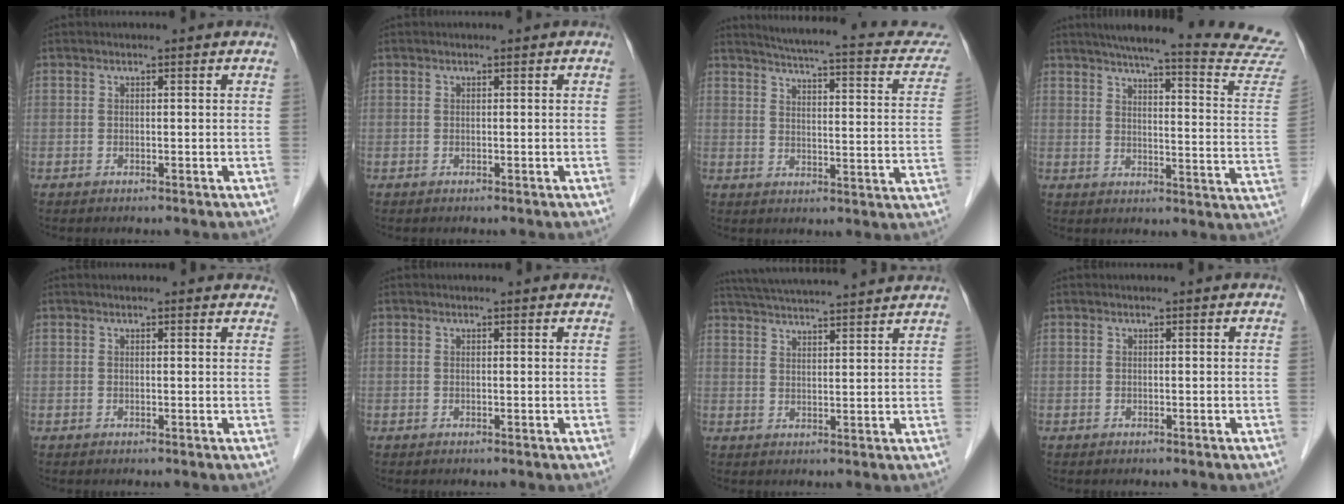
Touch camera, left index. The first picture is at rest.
{"total": 0.0}
{"total": 19.8, "force": [17.3, 3.7, 8.8], "torque": [-0.109, -0.017, 0.196]}
{"total": 26.2, "force": [24.1, 0.1, 10.2], "torque": [-0.140, -0.094, 0.280]}
{"total": 6.4, "force": [5.9, 1.5, 1.9], "torque": [-0.015, 0.014, 0.052]}
{"total": 2.9, "force": [2.8, 0.6, 0.5], "torque": [-0.011, 0.004, 0.018]}
{"total": 17.1, "force": [15.8, 0.5, 6.6], "torque": [-0.121, 0.032, 0.224]}
{"total": 0.6, "force": [0.5, 0.0, 0.1], "torque": [-0.005, 0.004, 0.004]}